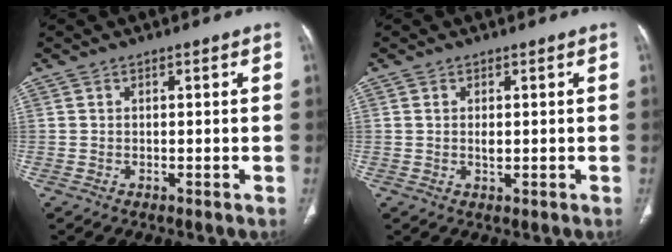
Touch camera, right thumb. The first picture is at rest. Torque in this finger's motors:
{"motor_torque": [0.66, 0.55, 0.03, -0.27, -0.05]}